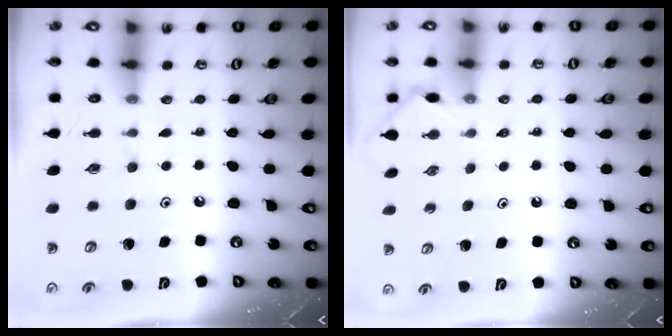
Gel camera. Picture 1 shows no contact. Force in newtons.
{"total": 3.2, "press": 3.1, "slide": 0.6}